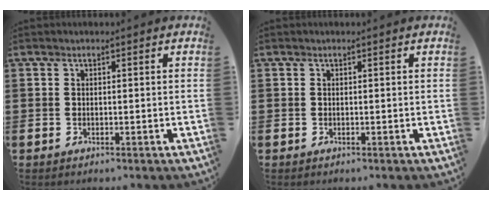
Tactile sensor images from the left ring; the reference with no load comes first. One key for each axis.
{"total": 0.0}